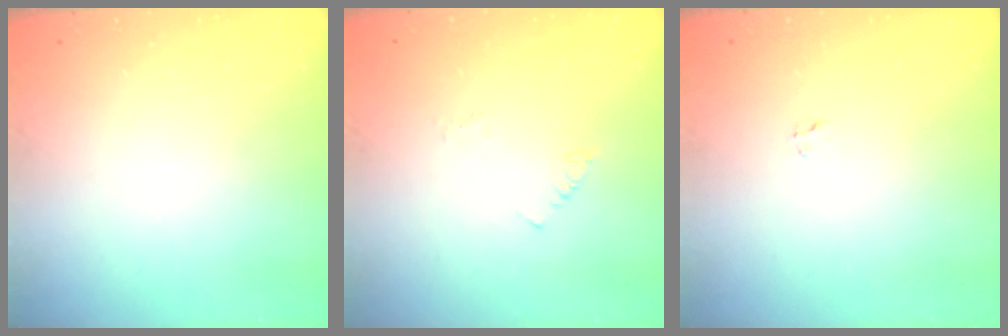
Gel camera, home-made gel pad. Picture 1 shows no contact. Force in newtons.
{"total": 2.5, "press": 2.5, "slide": 0.4}
{"total": 1.2, "press": 1.2, "slide": 0.1}